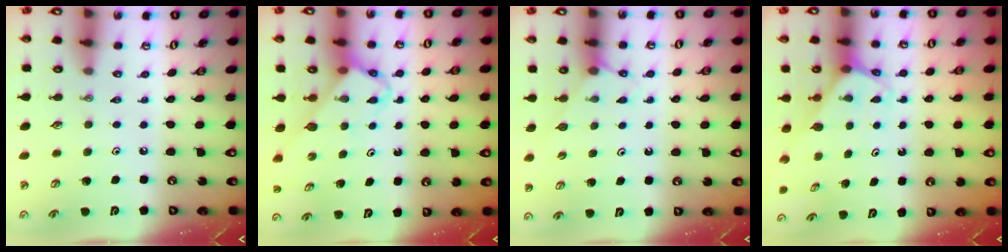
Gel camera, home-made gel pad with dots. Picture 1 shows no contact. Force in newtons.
{"total": 3.6, "press": 3.6, "slide": 0.1}
{"total": 3.8, "press": 3.8, "slide": 0.5}
{"total": 2.5, "press": 2.5, "slide": 0.1}